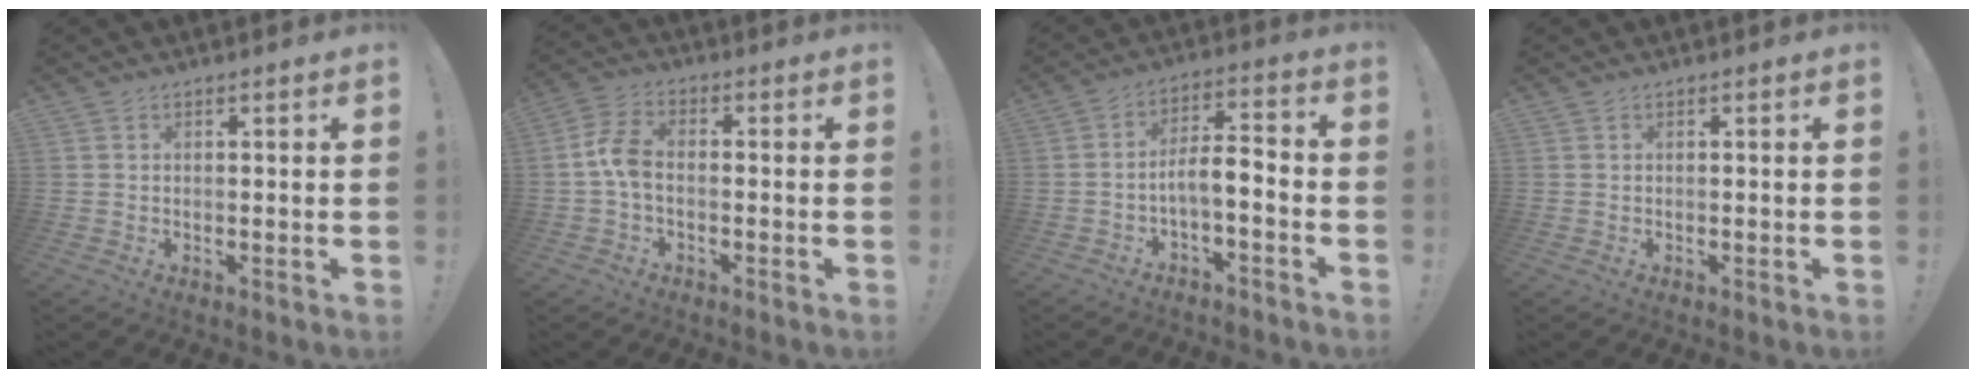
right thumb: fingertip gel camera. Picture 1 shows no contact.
{"total": 7.1, "force": [-1.1, 4.2, 5.6], "torque": [-0.118, 0.013, -0.015]}
{"total": 7.2, "force": [-3.3, 2.1, 6.1], "torque": [-0.115, 0.010, -0.058]}
{"total": 0.0}